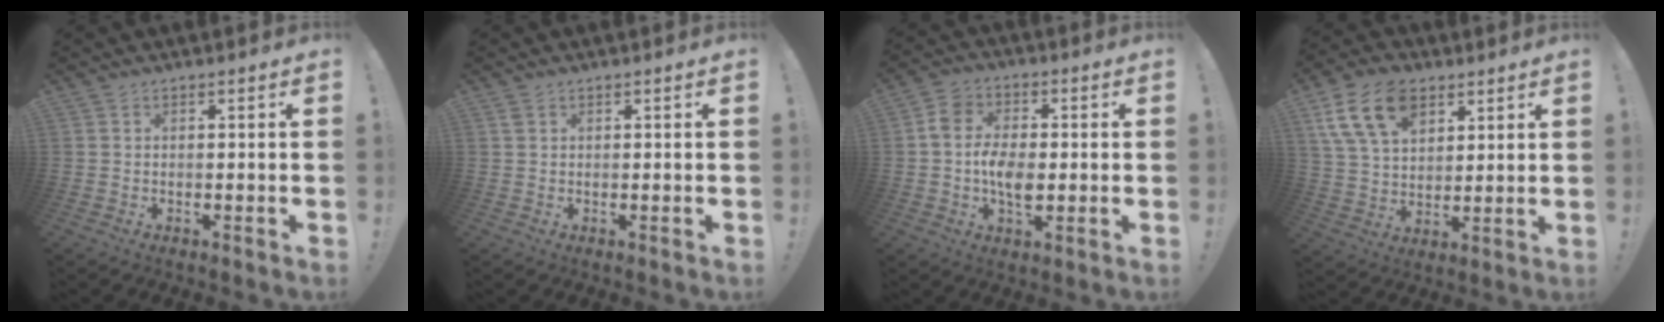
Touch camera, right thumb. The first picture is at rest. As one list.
[{"total": 0.9, "force": [0.5, 0.6, 0.5], "torque": [-0.007, 0.000, 0.009]}, {"total": 10.3, "force": [-1.5, 7.3, 7.1], "torque": [-0.128, 0.008, -0.025]}, {"total": 15.9, "force": [8.2, 10.2, 9.0], "torque": [-0.164, -0.029, 0.154]}]